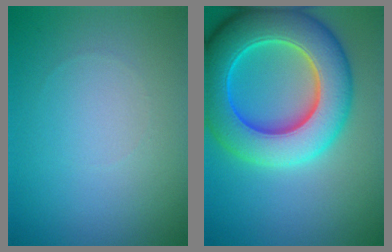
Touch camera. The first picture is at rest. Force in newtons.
{"total": 11.6, "press": 11.6, "slide": 0.3}